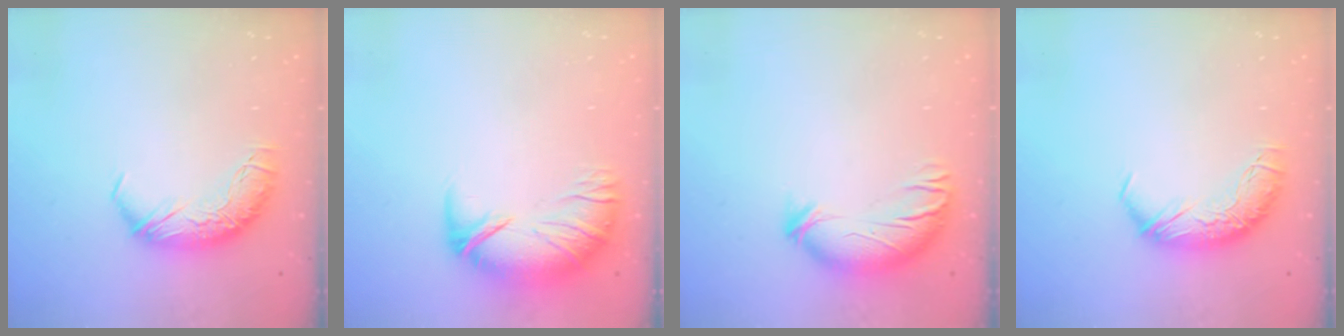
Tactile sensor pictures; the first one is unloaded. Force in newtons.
{"total": 2.8, "press": 1.6, "slide": 2.2}
{"total": 3.9, "press": 3.0, "slide": 2.6}
{"total": 0.0}